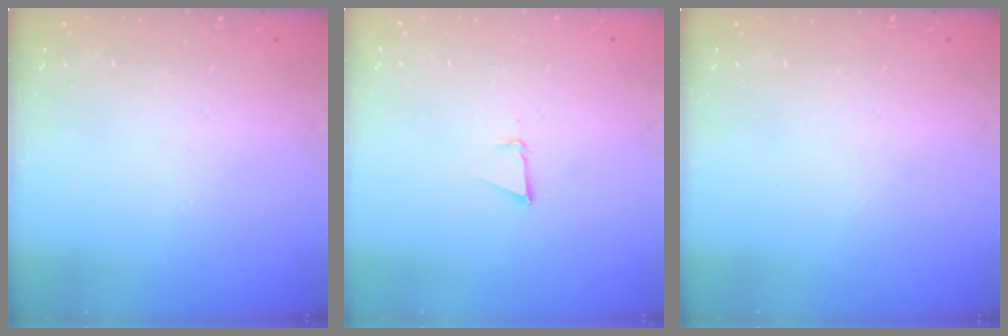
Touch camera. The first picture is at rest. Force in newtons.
{"total": 3.0, "press": 2.9, "slide": 0.8}
{"total": 0.0}